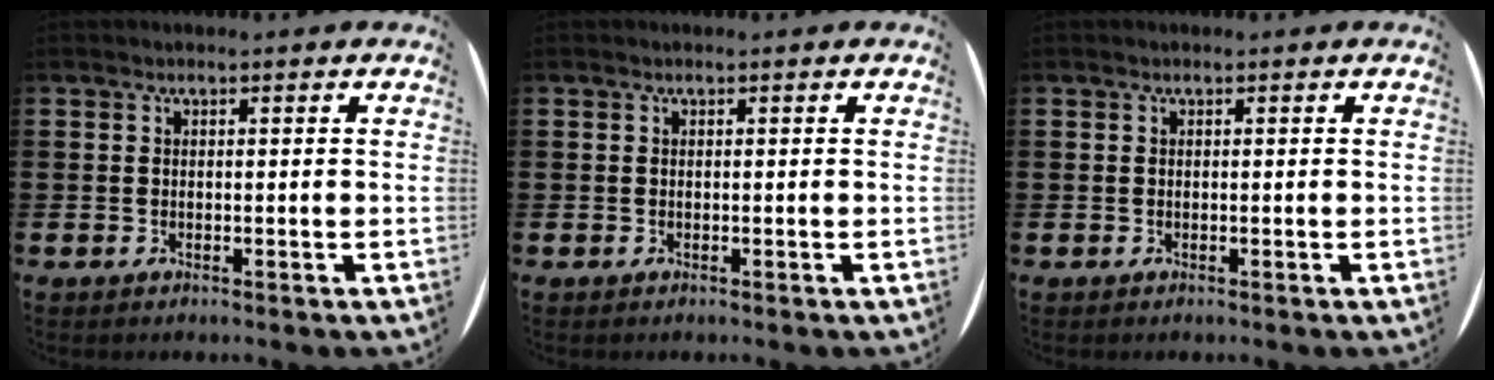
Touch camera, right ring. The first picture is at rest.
{"total": 0.0}
{"total": 0.0}